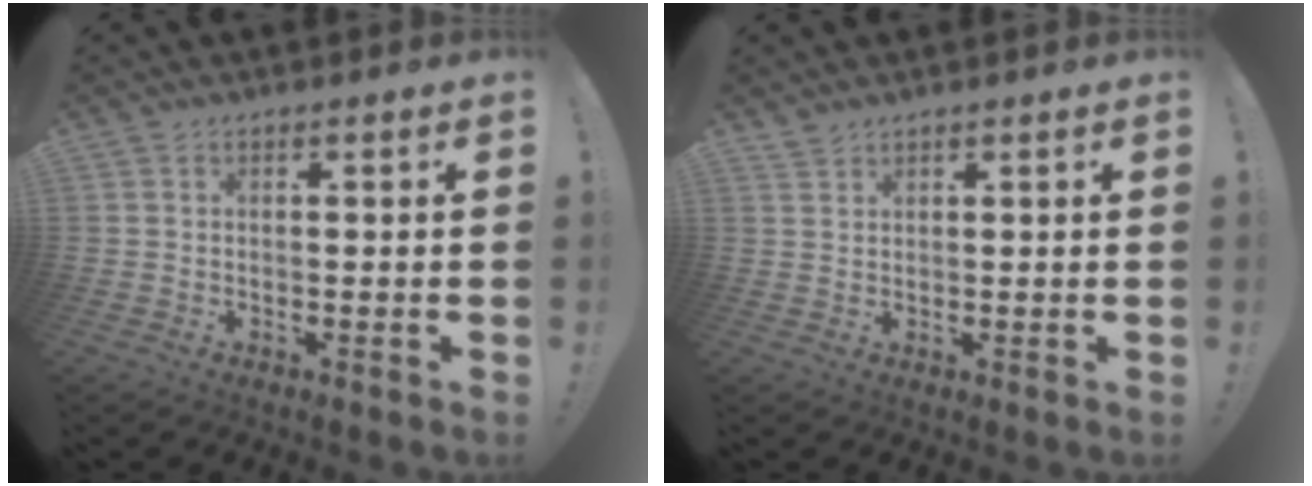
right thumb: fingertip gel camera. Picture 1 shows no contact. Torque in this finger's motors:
{"motor_torque": [-0.03, 0.06, -0.32, 0.56, 0.09]}